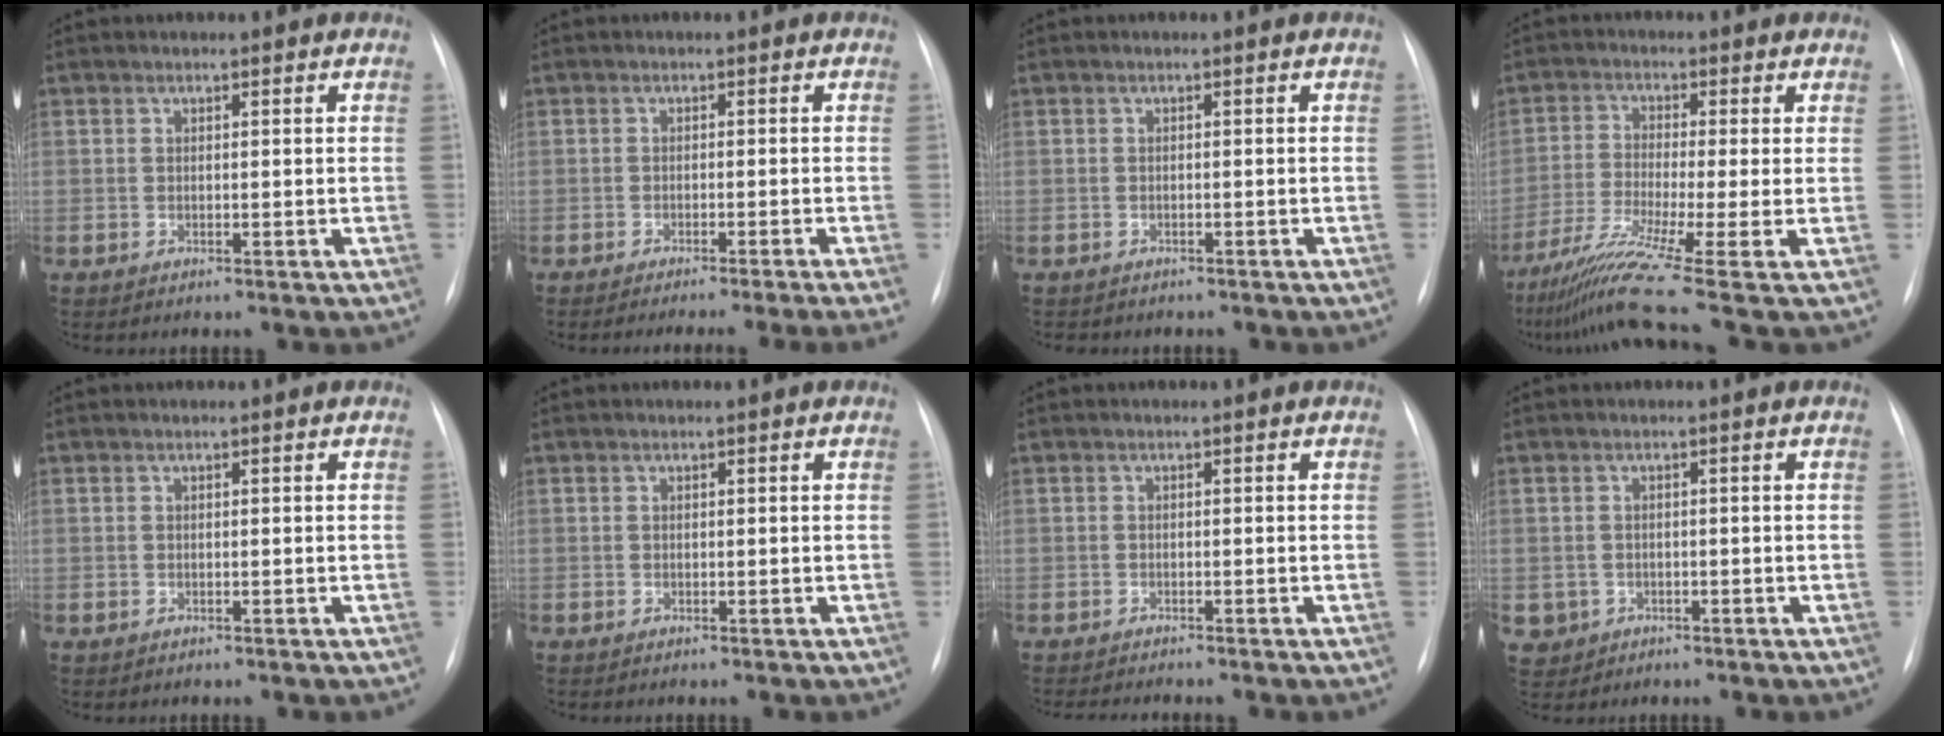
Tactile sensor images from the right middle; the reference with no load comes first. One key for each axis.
{"total": 9.6, "fx": -8.3, "fy": -2.2, "fz": 4.4, "tx": -0.028, "ty": -0.025, "tz": -0.106}
{"total": 3.4, "fx": -2.9, "fy": 1.4, "fz": 1.1, "tx": -0.019, "ty": -0.005, "tz": -0.030}
{"total": 10.4, "fx": -6.7, "fy": -2.4, "fz": 7.5, "tx": -0.156, "ty": -0.036, "tz": -0.118}
{"total": 0.0}
{"total": 0.0}
{"total": 3.5, "fx": -3.2, "fy": 0.0, "fz": 1.3, "tx": -0.016, "ty": -0.010, "tz": -0.046}
{"total": 3.4, "fx": -1.3, "fy": 3.1, "fz": 0.4, "tx": -0.010, "ty": 0.002, "tz": -0.016}